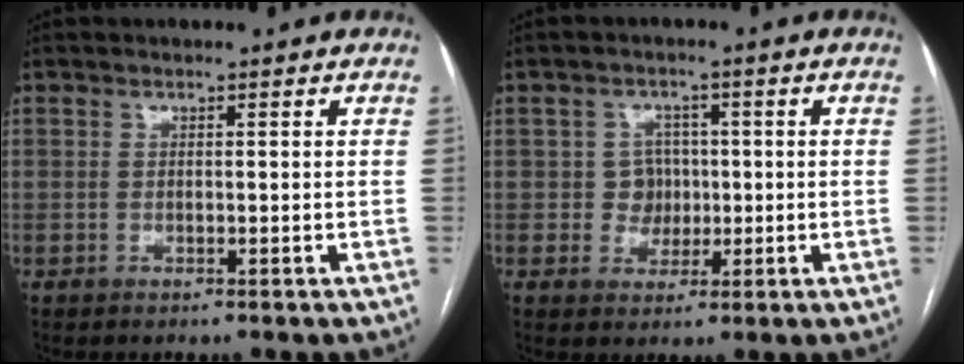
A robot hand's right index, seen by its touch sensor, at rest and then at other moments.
{"total": 3.7, "force": [0.0, 3.6, 0.8], "torque": [-0.003, 0.012, 0.004]}